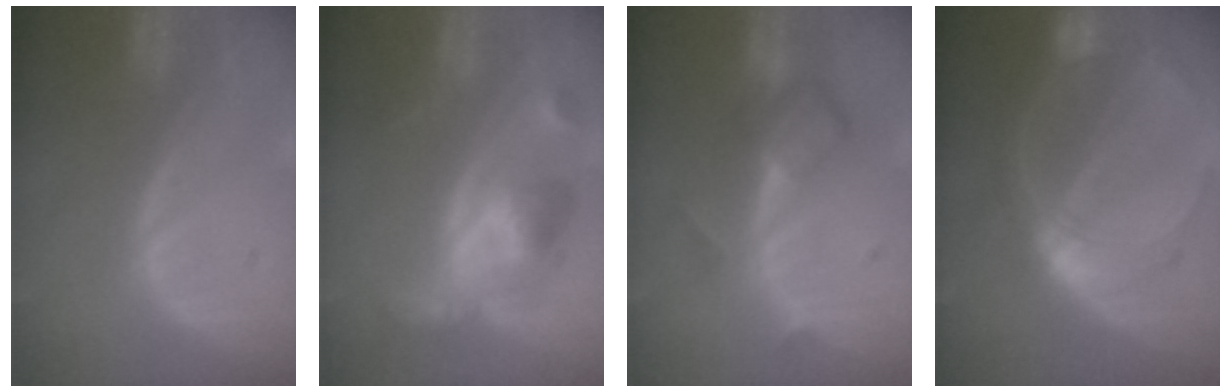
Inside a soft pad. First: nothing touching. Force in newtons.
{"total": 7.2, "press": 7.2, "slide": 0.5}
{"total": 5.9, "press": 5.1, "slide": 3.0}
{"total": 8.5, "press": 8.5, "slide": 0.6}